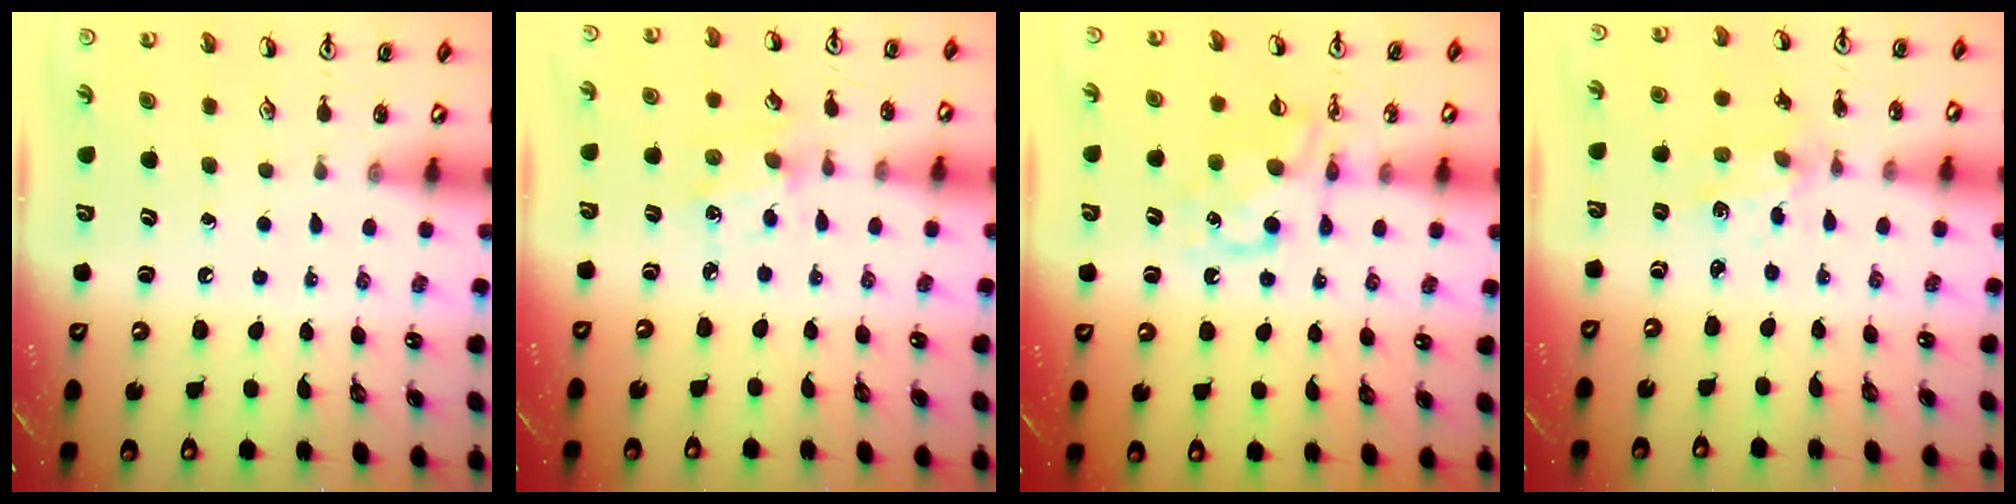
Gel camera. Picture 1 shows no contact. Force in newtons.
{"total": 2.8, "press": 2.8, "slide": 0.5}
{"total": 9.1, "press": 9.1, "slide": 1.1}
{"total": 1.9, "press": 1.9, "slide": 0.2}